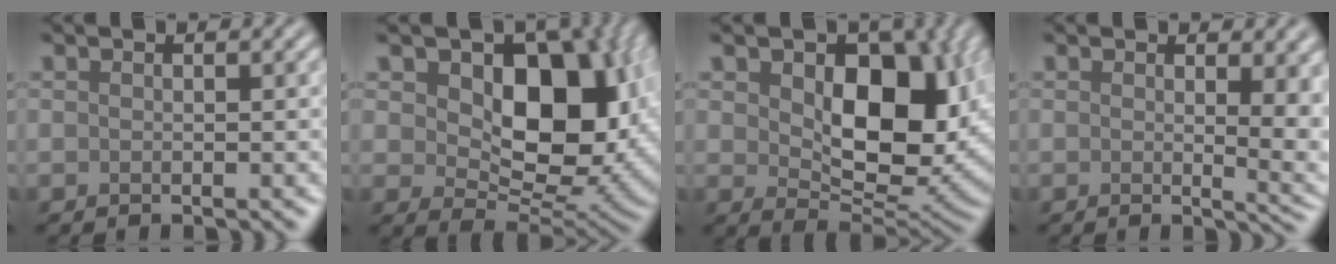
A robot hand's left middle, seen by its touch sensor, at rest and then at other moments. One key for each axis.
{"total": 11.2, "fx": 2.4, "fy": 7.2, "fz": 8.3, "tx": -0.114, "ty": -0.008, "tz": 0.035}
{"total": 10.4, "fx": 1.9, "fy": 6.4, "fz": 8.0, "tx": -0.124, "ty": -0.014, "tz": 0.037}
{"total": 5.4, "fx": 1.0, "fy": 2.2, "fz": 4.9, "tx": -0.040, "ty": -0.008, "tz": 0.018}